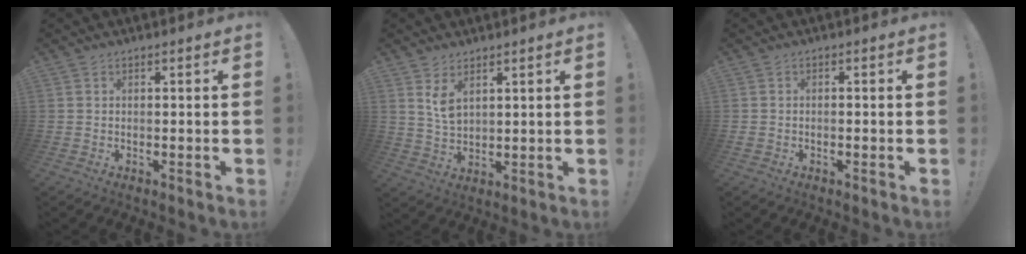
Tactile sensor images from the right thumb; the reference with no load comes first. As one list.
[{"total": 5.5, "force": [3.3, 3.1, 3.1], "torque": [-0.053, -0.017, 0.062]}, {"total": 0.9, "force": [-0.8, 0.3, 0.3], "torque": [-0.005, 0.003, -0.014]}]